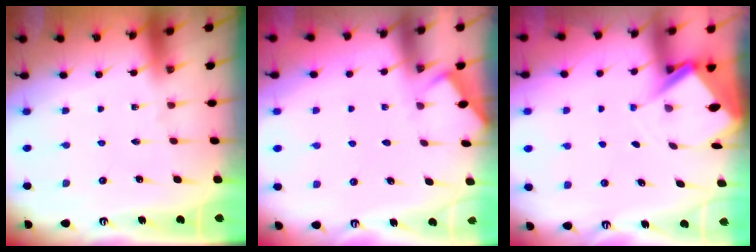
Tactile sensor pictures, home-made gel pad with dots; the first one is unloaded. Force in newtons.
{"total": 2.8, "press": 2.8, "slide": 0.3}
{"total": 5.4, "press": 5.4, "slide": 0.4}